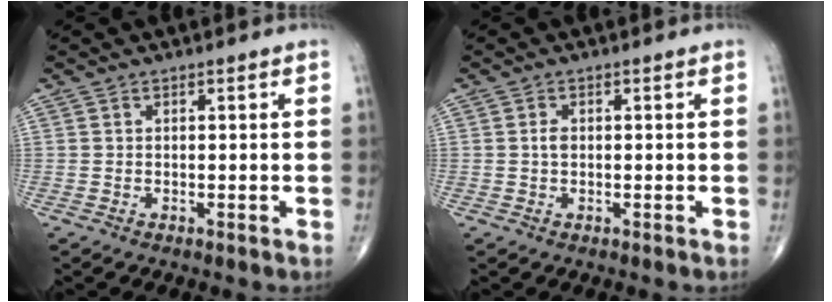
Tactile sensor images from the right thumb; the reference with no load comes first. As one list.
[{"total": 1.3, "force": [0.0, 0.9, 1.0], "torque": [-0.018, 0.002, -0.001]}]